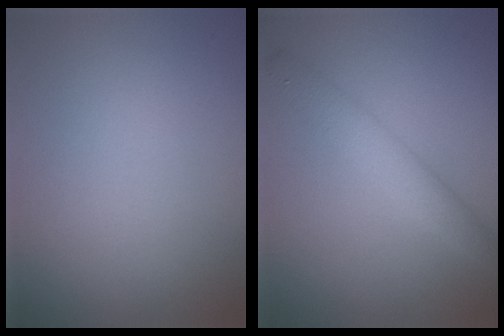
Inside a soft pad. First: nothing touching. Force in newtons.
{"total": 3.1, "press": 3.1, "slide": 0.1}